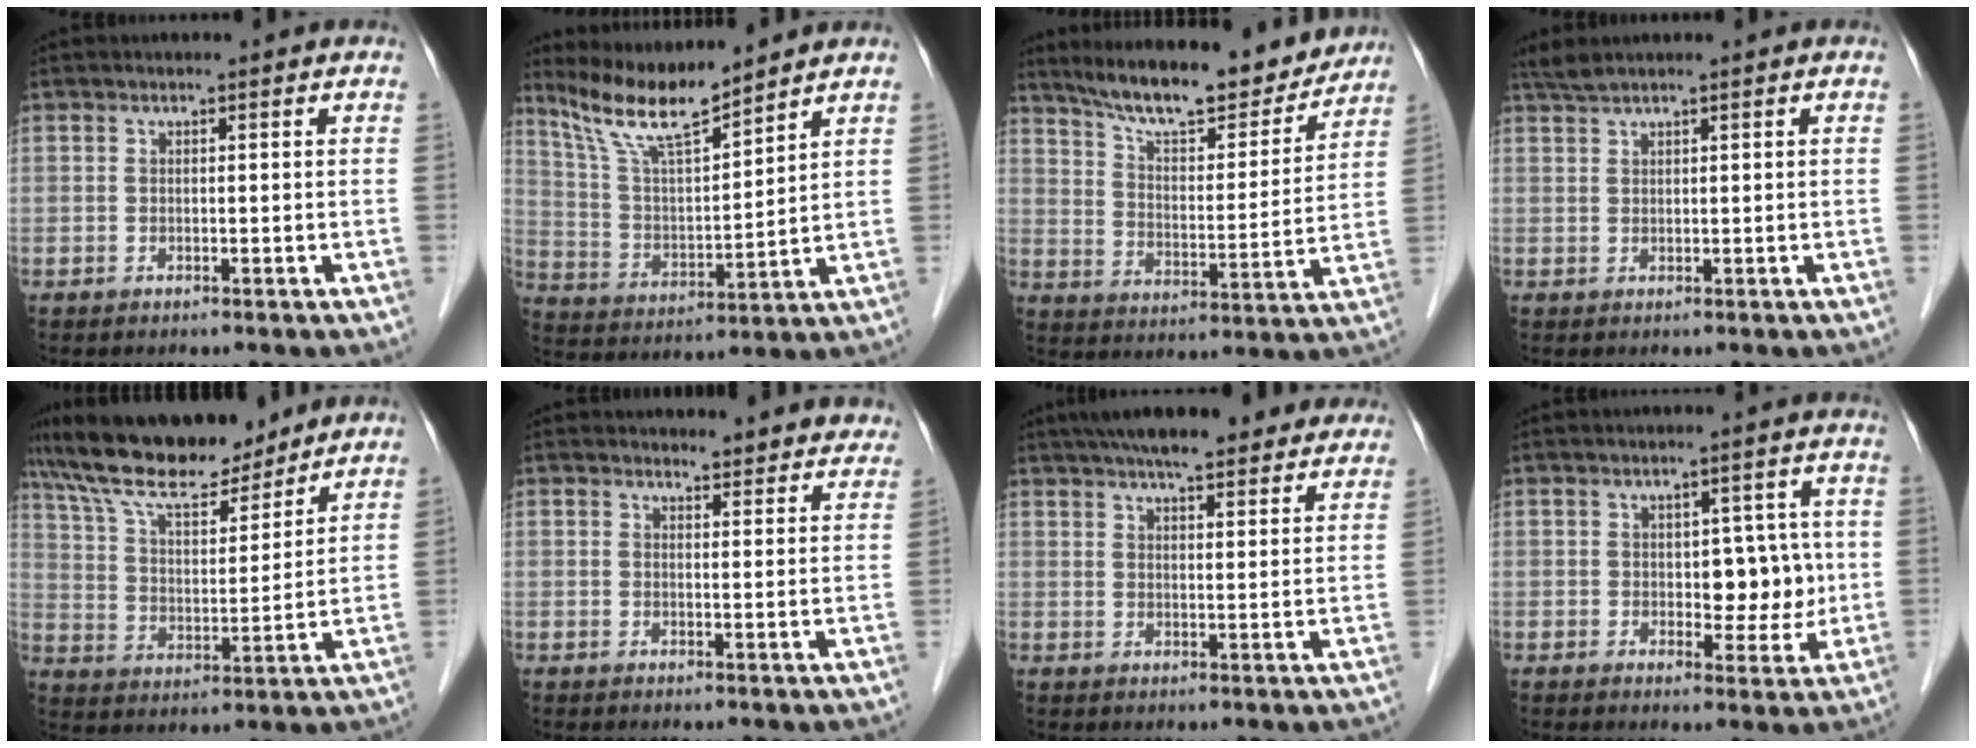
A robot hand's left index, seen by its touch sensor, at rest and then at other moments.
{"total": 10.2, "force": [9.2, 0.4, 4.5], "torque": [-0.100, 0.001, 0.181]}
{"total": 17.7, "force": [15.8, 3.2, 7.3], "torque": [-0.113, -0.009, 0.237]}
{"total": 1.9, "force": [1.7, -0.2, 0.8], "torque": [-0.020, 0.016, 0.040]}
{"total": 15.5, "force": [13.3, 3.7, 7.0], "torque": [-0.133, 0.023, 0.240]}
{"total": 8.0, "force": [7.8, 2.1, 0.5], "torque": [0.029, -0.006, 0.061]}
{"total": 17.0, "force": [14.4, 3.6, 8.3], "torque": [-0.123, 0.040, 0.191]}
{"total": 5.6, "force": [0.1, 3.5, 4.3], "torque": [-0.046, 0.011, 0.008]}